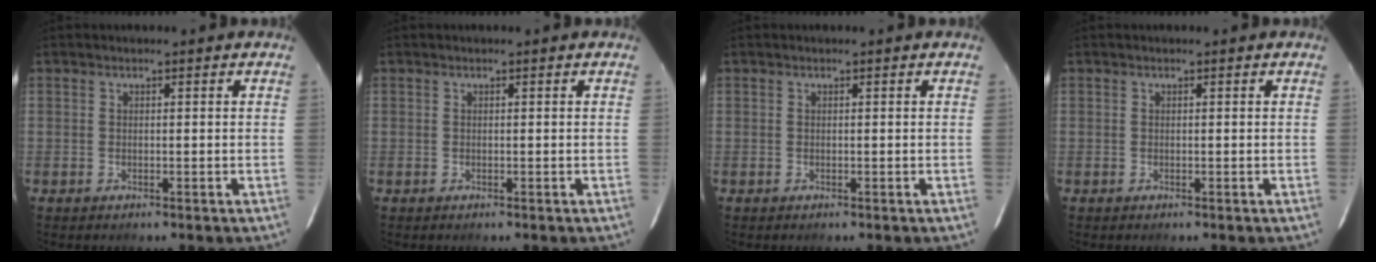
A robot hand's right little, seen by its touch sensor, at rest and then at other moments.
{"total": 0.0}
{"total": 0.0}
{"total": 0.0}